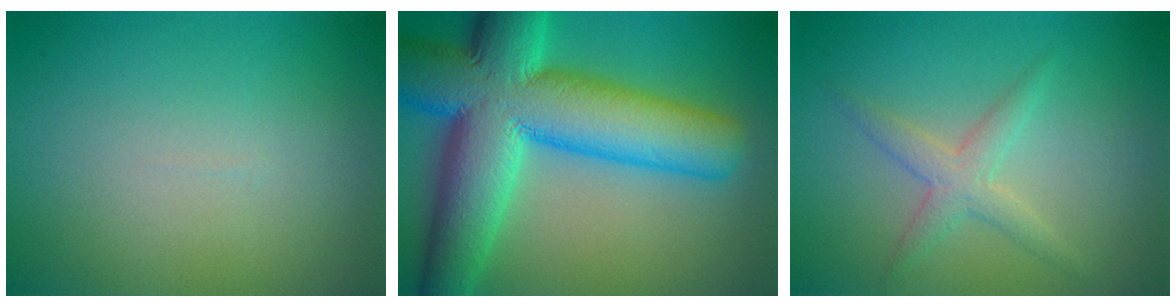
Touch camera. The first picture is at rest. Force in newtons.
{"total": 15.0, "press": 15.0, "slide": 0.4}
{"total": 2.3, "press": 2.3, "slide": 0.1}